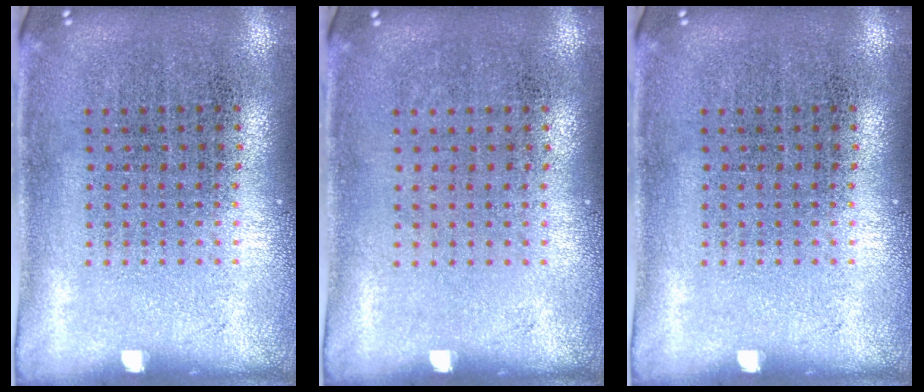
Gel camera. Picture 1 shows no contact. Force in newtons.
{"total": 0.0}
{"total": 0.0}